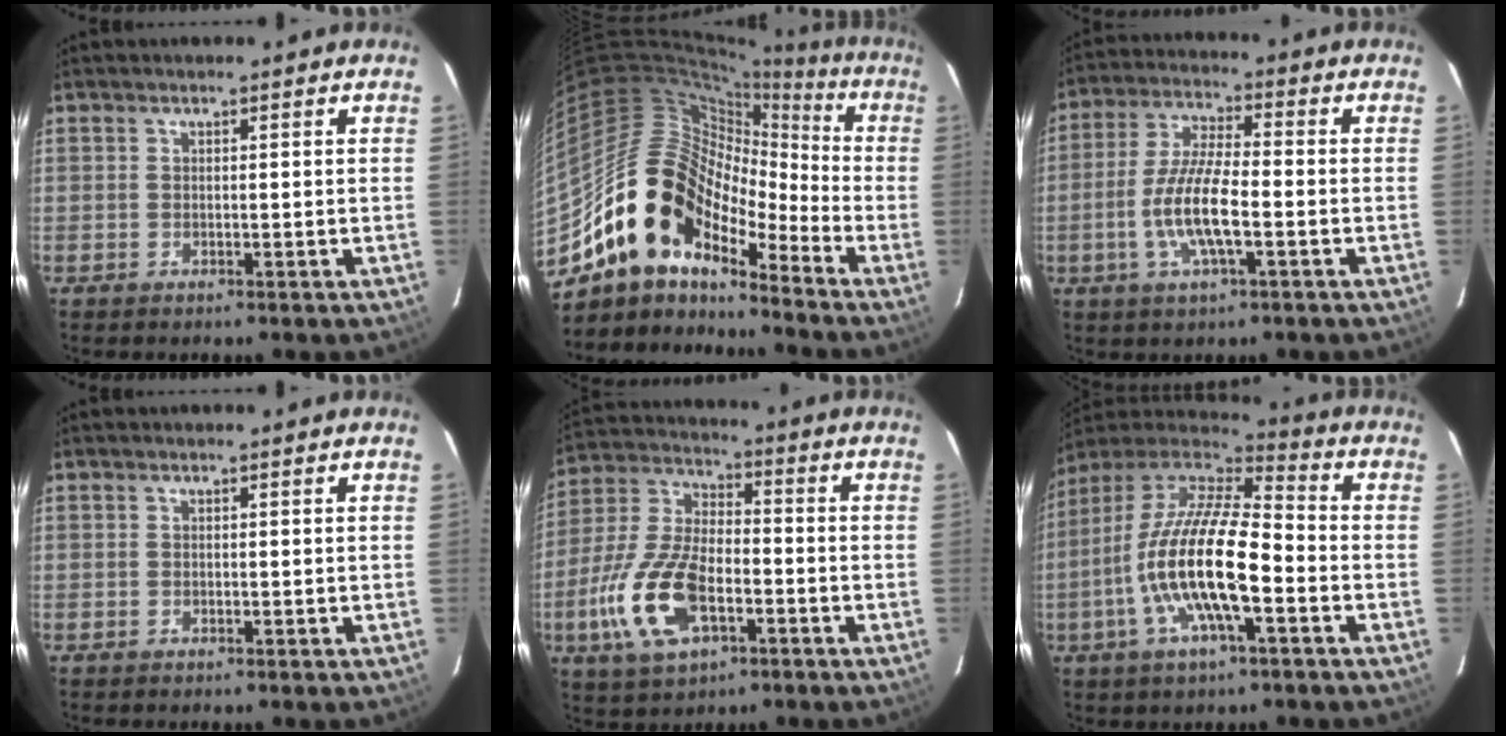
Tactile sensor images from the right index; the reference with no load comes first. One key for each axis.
{"total": 16.8, "fx": -11.2, "fy": 9.4, "fz": 8.2, "tx": -0.156, "ty": 0.015, "tz": -0.213}
{"total": 10.5, "fx": -3.0, "fy": 2.4, "fz": 9.8, "tx": -0.200, "ty": -0.002, "tz": -0.059}
{"total": 0.0}
{"total": 16.3, "fx": -6.0, "fy": 8.1, "fz": 12.8, "tx": -0.291, "ty": -0.004, "tz": -0.109}
{"total": 19.0, "fx": -5.3, "fy": 5.3, "fz": 17.5, "tx": -0.330, "ty": -0.015, "tz": -0.108}